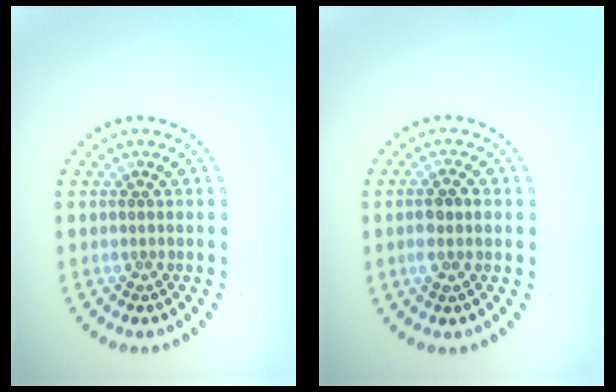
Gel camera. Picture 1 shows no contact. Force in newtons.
{"total": 2.0, "press": 1.9, "slide": 0.5}